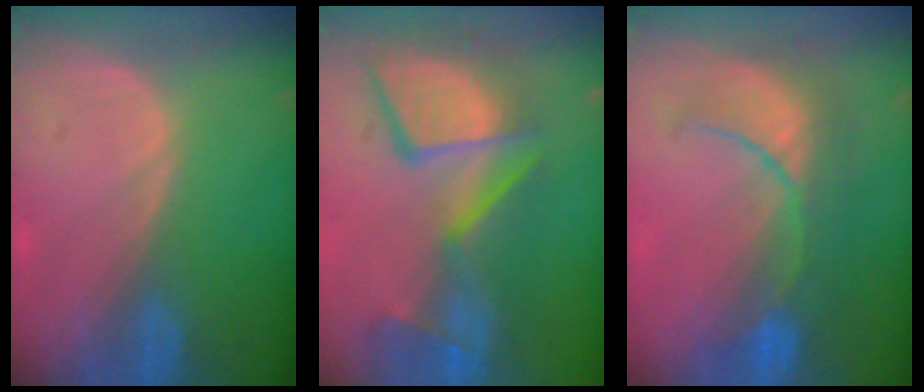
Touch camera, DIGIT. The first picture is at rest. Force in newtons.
{"total": 12.6, "press": 11.2, "slide": 5.8}
{"total": 8.3, "press": 8.3, "slide": 0.7}